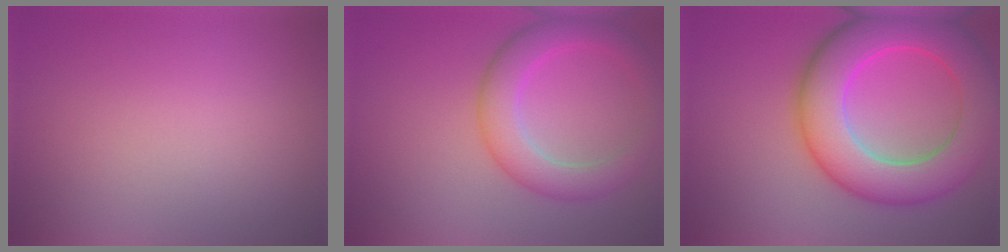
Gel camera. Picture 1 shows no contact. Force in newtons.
{"total": 4.9, "press": 4.9, "slide": 0.1}
{"total": 10.5, "press": 10.5, "slide": 0.2}